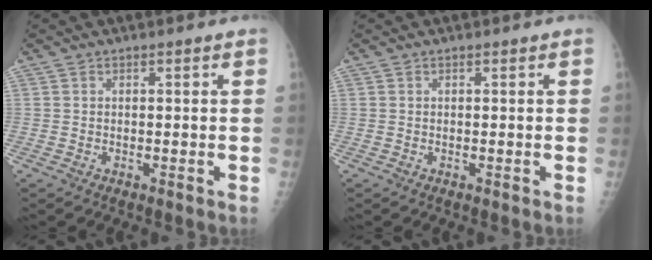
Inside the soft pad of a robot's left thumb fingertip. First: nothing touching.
{"total": 0.0}